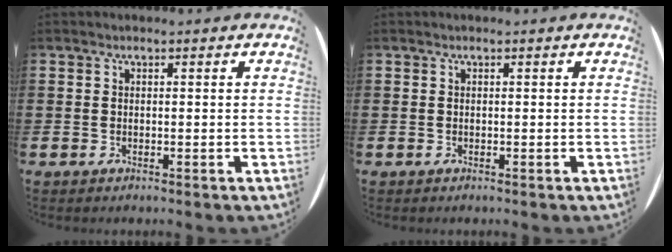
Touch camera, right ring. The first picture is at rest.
{"total": 0.0}